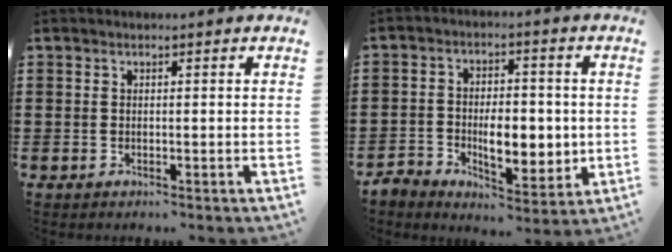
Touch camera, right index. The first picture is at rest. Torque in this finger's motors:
{"motor_torque": [1.40, -0.69, 0.29, 0.08]}